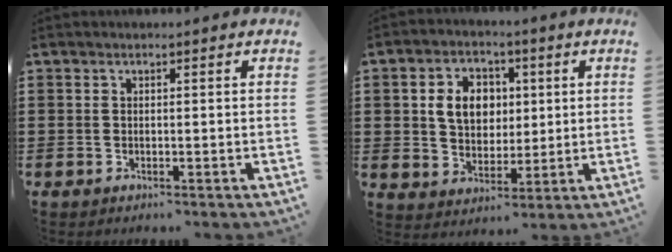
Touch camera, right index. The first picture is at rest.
{"total": 7.2, "force": [1.4, 5.7, 4.2], "torque": [-0.094, 0.012, 0.017]}